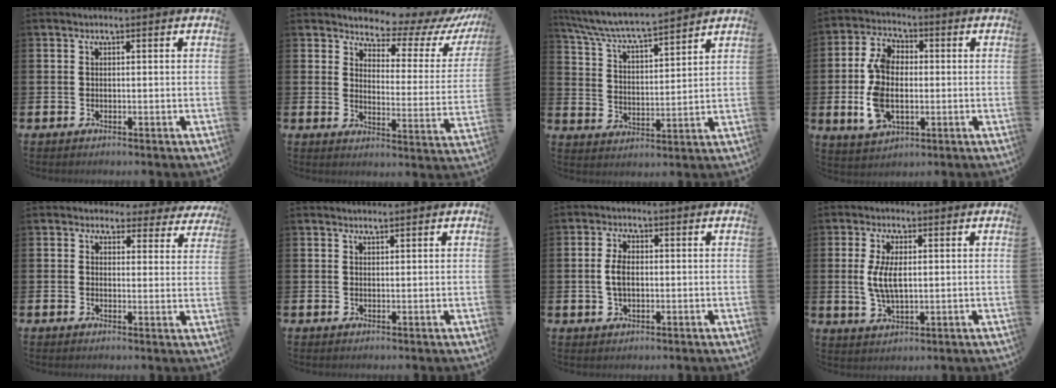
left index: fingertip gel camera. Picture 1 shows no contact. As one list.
[{"total": 5.0, "force": [4.5, 2.0, 1.1], "torque": [-0.032, -0.048, 0.068]}, {"total": 6.5, "force": [6.2, 0.2, 1.8], "torque": [-0.063, -0.047, 0.104]}, {"total": 8.3, "force": [-0.1, 5.2, 6.4], "torque": [-0.144, 0.006, -0.005]}, {"total": 2.9, "force": [2.4, 1.6, 0.2], "torque": [-0.009, -0.014, 0.038]}, {"total": 0.9, "force": [0.9, 0.1, 0.0], "torque": [0.008, -0.003, 0.015]}, {"total": 3.3, "force": [0.4, 1.9, 2.6], "torque": [-0.037, 0.002, 0.002]}, {"total": 5.1, "force": [0.8, 2.3, 4.5], "torque": [-0.081, 0.003, 0.011]}]